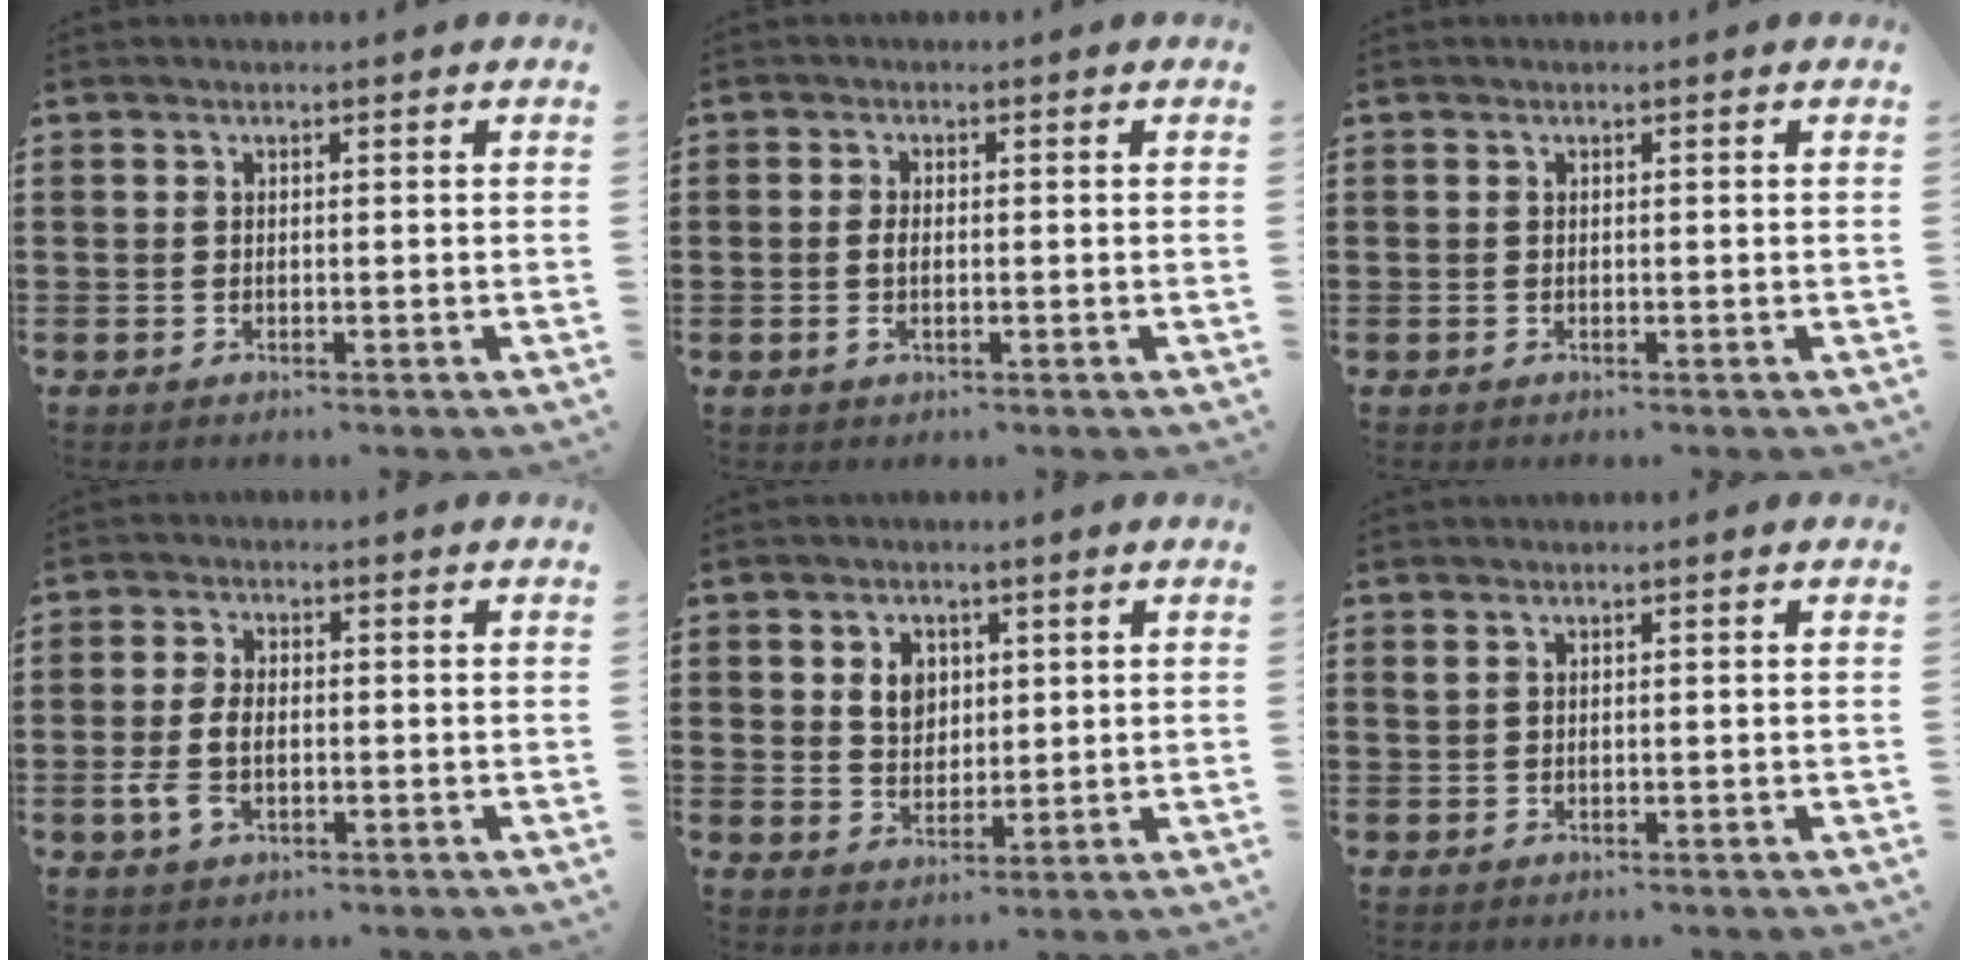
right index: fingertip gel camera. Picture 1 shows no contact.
{"total": 2.2, "force": [-0.3, 0.9, 2.0], "torque": [-0.053, -0.005, -0.010]}
{"total": 0.0}
{"total": 4.4, "force": [-1.0, 2.5, 3.5], "torque": [-0.085, -0.004, -0.021]}
{"total": 4.3, "force": [1.3, 3.5, 2.1], "torque": [-0.047, 0.010, 0.021]}
{"total": 0.7, "force": [0.5, 0.2, 0.4], "torque": [-0.011, 0.000, 0.010]}